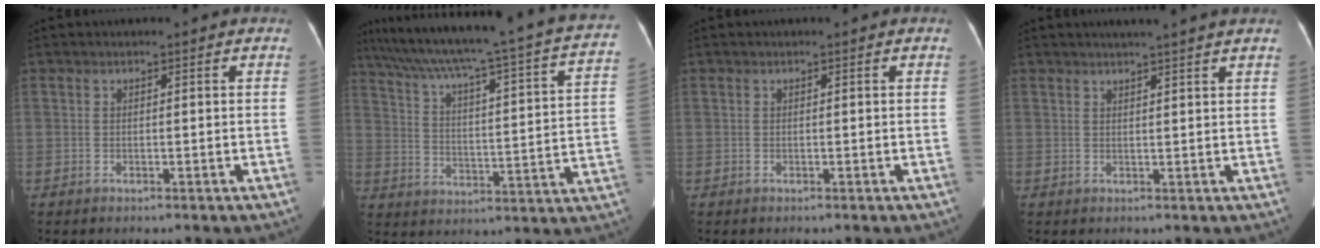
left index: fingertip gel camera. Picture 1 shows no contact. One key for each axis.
{"total": 29.5, "fx": 24.3, "fy": 1.7, "fz": 16.6, "tx": -0.260, "ty": -0.028, "tz": 0.316}
{"total": 0.0}
{"total": 5.8, "fx": 5.0, "fy": -0.6, "fz": 2.9, "tx": -0.041, "ty": 0.013, "tz": 0.059}